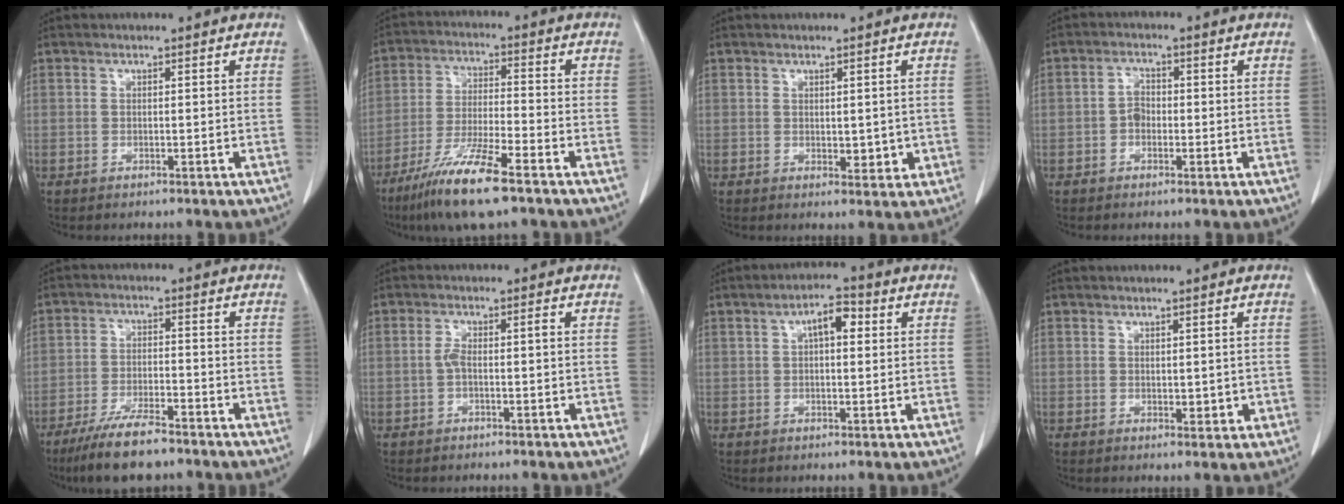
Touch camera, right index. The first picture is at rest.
{"total": 11.6, "force": [-7.7, 0.8, 8.7], "torque": [-0.175, -0.030, -0.143]}
{"total": 2.9, "force": [0.0, 1.7, 2.4], "torque": [-0.025, -0.005, 0.006]}
{"total": 2.4, "force": [-0.7, 1.7, 1.5], "torque": [-0.023, 0.008, -0.016]}
{"total": 9.1, "force": [-7.2, 1.7, 5.4], "torque": [-0.097, -0.019, -0.127]}
{"total": 2.4, "force": [-0.5, 0.6, 2.3], "torque": [-0.045, 0.009, -0.008]}
{"total": 4.8, "force": [1.3, 1.8, 4.2], "torque": [-0.069, 0.016, 0.018]}
{"total": 2.1, "force": [0.0, 1.1, 1.7], "torque": [-0.020, -0.004, 0.005]}